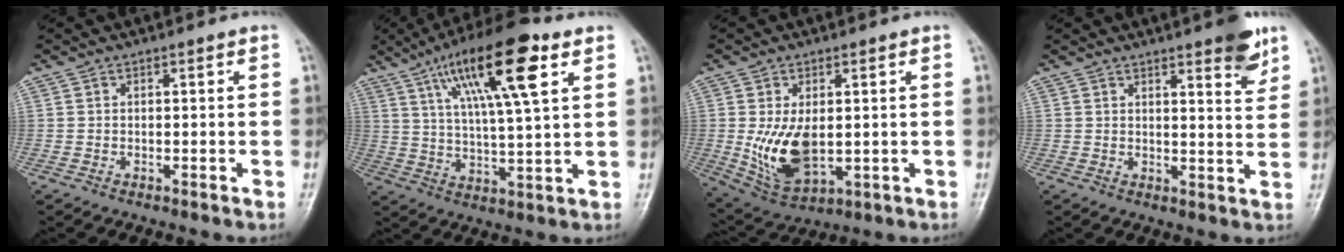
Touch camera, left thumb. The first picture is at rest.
{"total": 17.8, "force": [8.2, 4.0, 15.3], "torque": [-0.256, -0.014, 0.140]}
{"total": 10.5, "force": [-0.1, 5.9, 8.6], "torque": [-0.153, -0.016, 0.017]}
{"total": 7.0, "force": [4.5, 1.5, 5.2], "torque": [-0.054, -0.026, 0.055]}